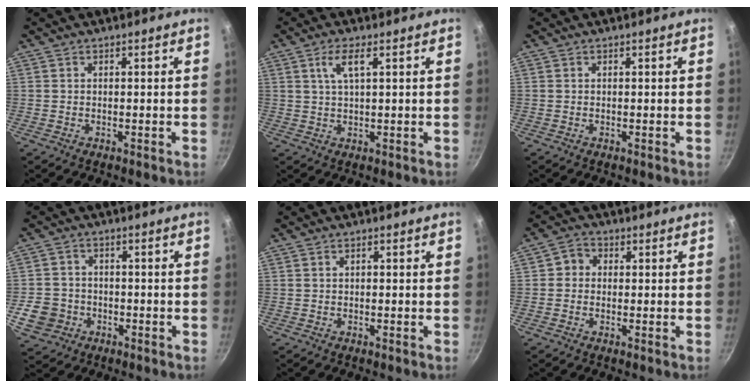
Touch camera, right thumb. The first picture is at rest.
{"total": 4.3, "force": [1.7, 1.0, 3.8], "torque": [-0.076, 0.002, 0.037]}
{"total": 0.0}
{"total": 7.4, "force": [-2.6, 6.4, 2.6], "torque": [-0.033, 0.020, -0.045]}
{"total": 0.7, "force": [0.1, 0.3, 0.6], "torque": [-0.009, 0.005, 0.002]}
{"total": 3.3, "force": [0.1, 3.0, 1.3], "torque": [-0.005, 0.005, -0.010]}